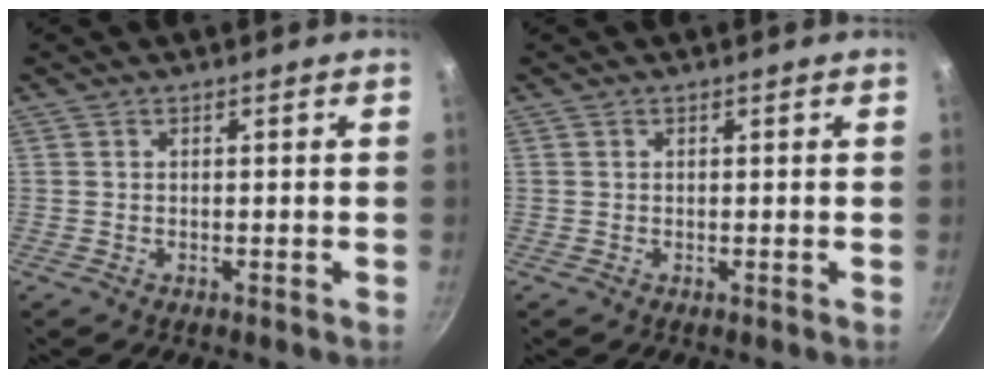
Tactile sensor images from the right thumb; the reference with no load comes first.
{"total": 0.0}